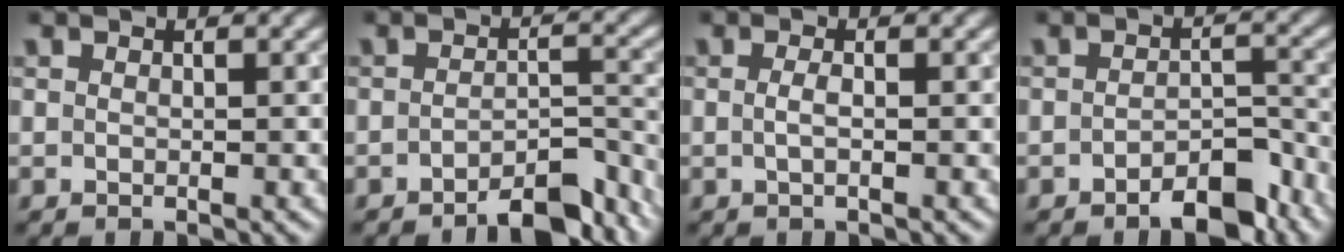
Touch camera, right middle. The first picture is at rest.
{"total": 5.1, "force": [-4.1, 1.3, 2.7], "torque": [-0.033, 0.007, -0.061]}
{"total": 1.1, "force": [-0.1, 0.3, 1.1], "torque": [-0.021, -0.003, -0.004]}
{"total": 4.5, "force": [-3.0, 1.9, 2.7], "torque": [-0.032, 0.009, -0.047]}